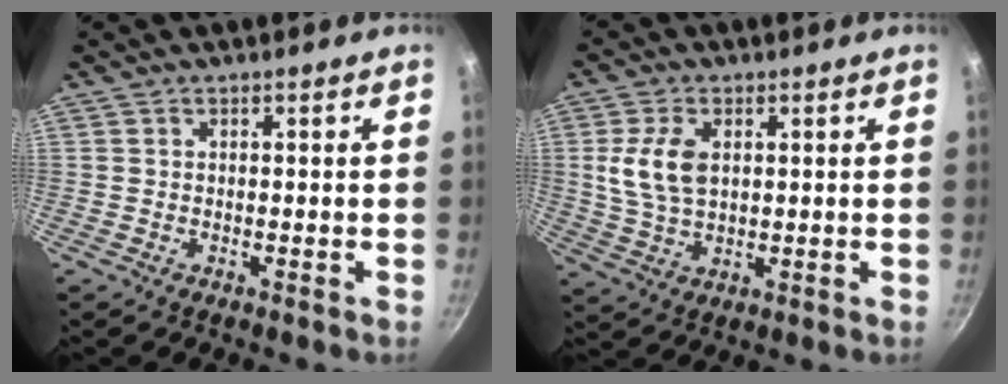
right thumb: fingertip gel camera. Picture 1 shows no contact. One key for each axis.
{"total": 8.6, "fx": 1.7, "fy": 5.3, "fz": 6.6, "tx": -0.127, "ty": -0.006, "tz": 0.035}